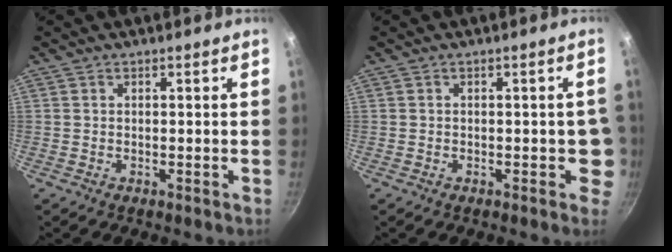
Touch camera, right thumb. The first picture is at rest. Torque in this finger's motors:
{"motor_torque": [0.67, 0.82, 0.49, -0.52, 0.01]}